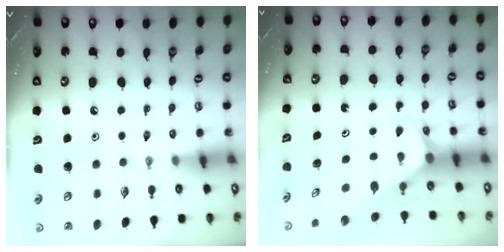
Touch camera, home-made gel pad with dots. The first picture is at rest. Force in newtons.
{"total": 1.9, "press": 1.9, "slide": 0.1}